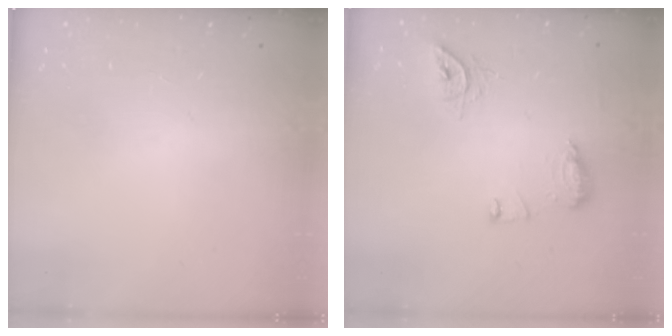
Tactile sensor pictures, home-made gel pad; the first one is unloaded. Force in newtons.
{"total": 9.8, "press": 9.8, "slide": 0.6}